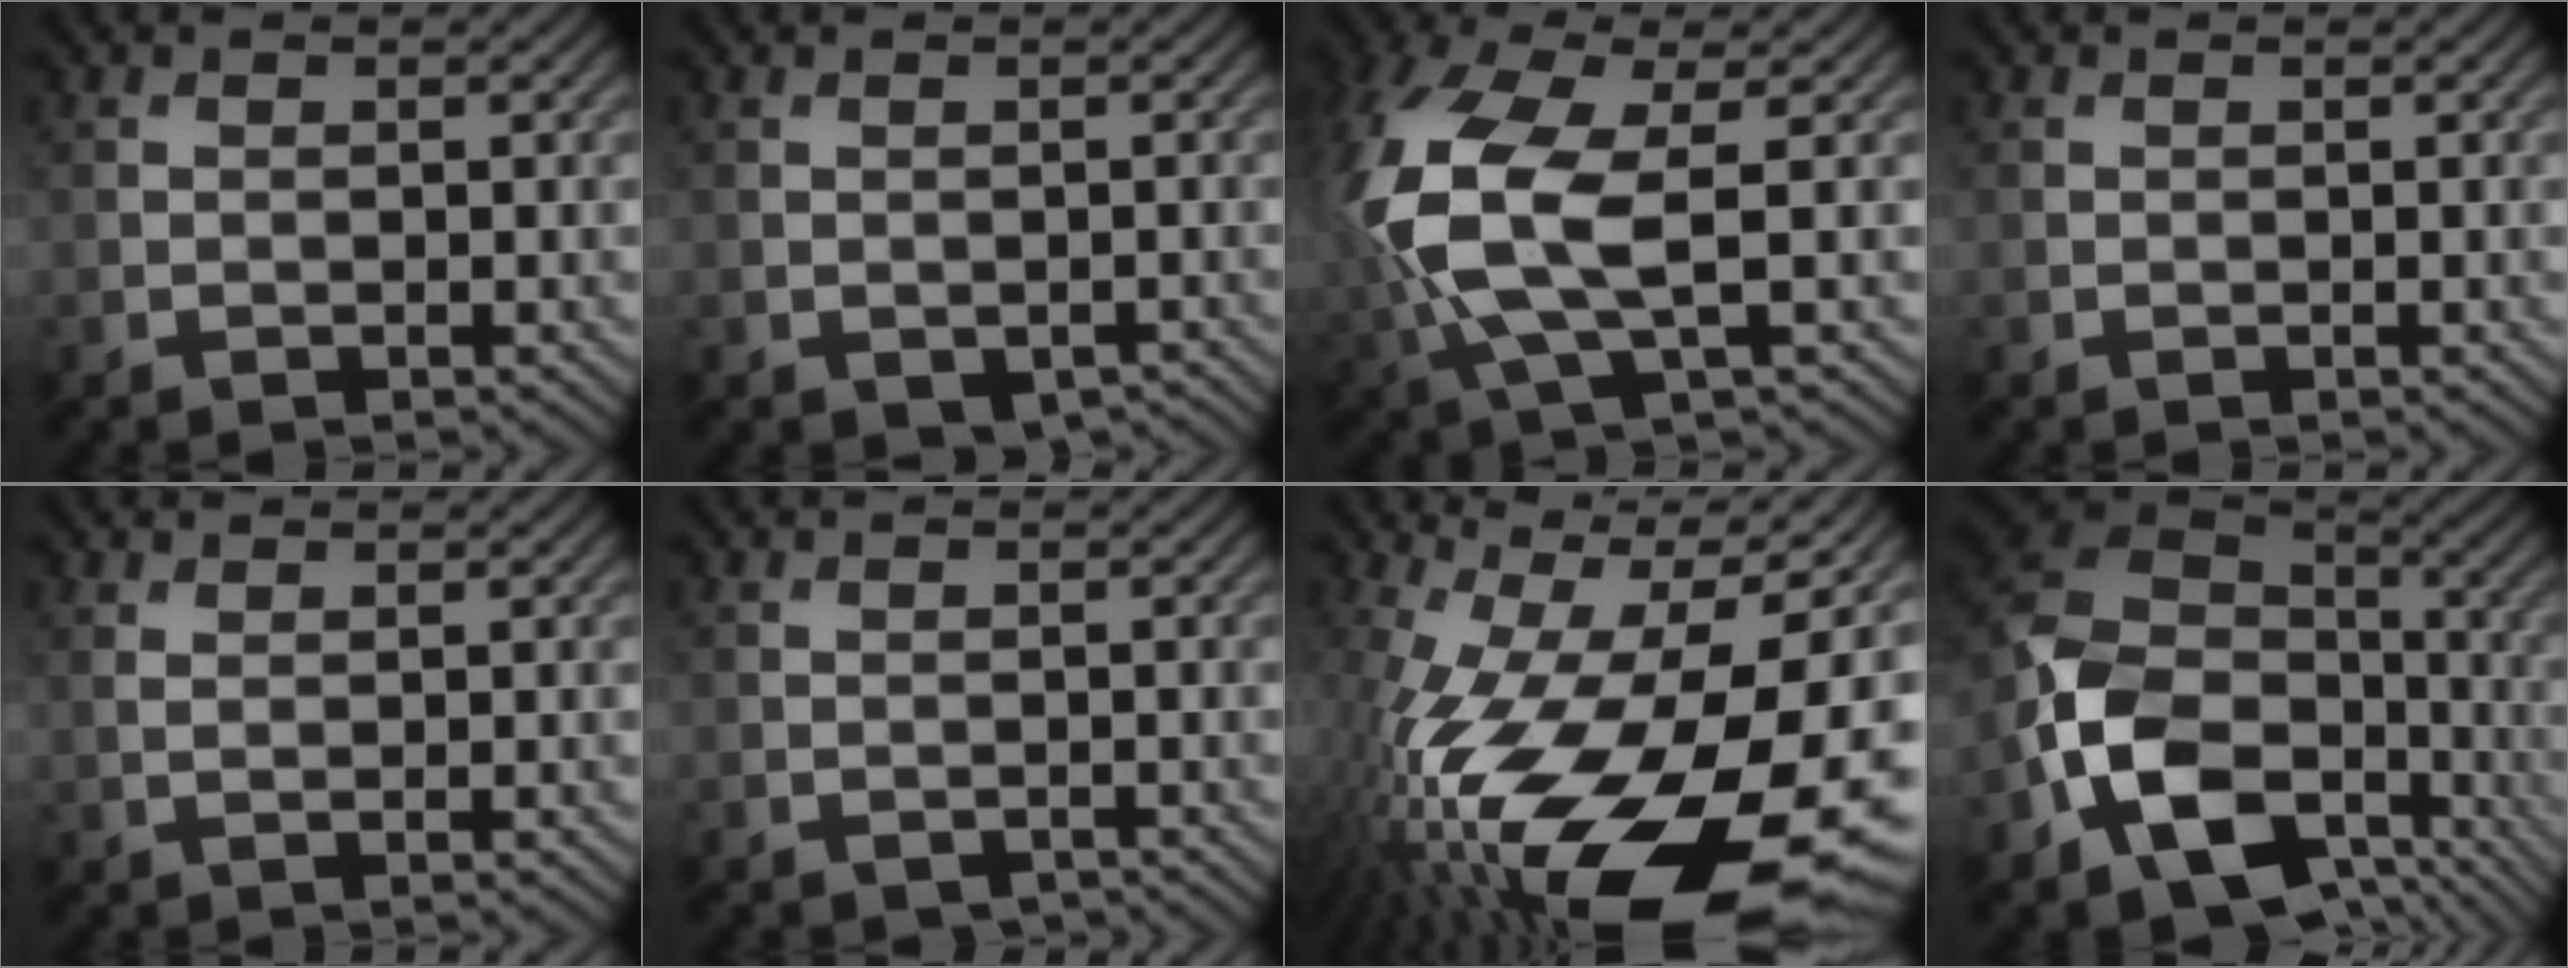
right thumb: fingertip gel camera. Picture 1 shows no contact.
{"total": 1.9, "force": [-1.1, 1.2, 1.1], "torque": [-0.019, -0.013, -0.007]}
{"total": 12.7, "force": [0.2, 6.0, 11.2], "torque": [-0.289, -0.004, 0.008]}
{"total": 0.0}
{"total": 1.1, "force": [0.7, 0.1, 0.8], "torque": [-0.022, 0.003, 0.013]}
{"total": 0.7, "force": [-0.5, 0.4, 0.2], "torque": [-0.004, -0.006, -0.008]}
{"total": 22.1, "force": [-6.3, 10.8, 18.3], "torque": [-0.350, -0.053, -0.103]}
{"total": 15.3, "force": [-6.7, 10.4, 9.0], "torque": [-0.219, -0.038, -0.128]}